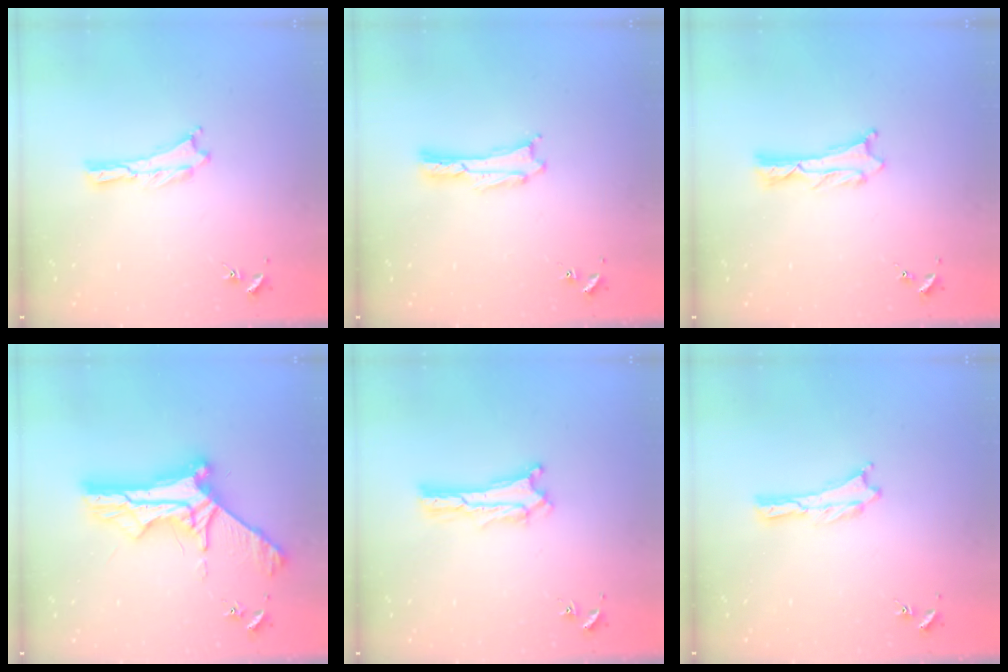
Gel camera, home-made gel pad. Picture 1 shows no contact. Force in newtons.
{"total": 0.0}
{"total": 1.3, "press": 1.2, "slide": 0.1}
{"total": 11.2, "press": 11.2, "slide": 0.8}
{"total": 0.7, "press": 0.6, "slide": 0.2}
{"total": 0.0}